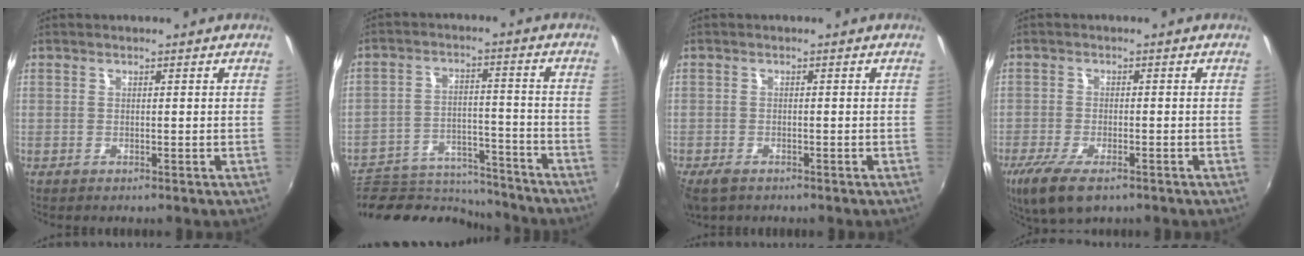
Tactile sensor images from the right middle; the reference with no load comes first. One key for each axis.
{"total": 14.7, "fx": -13.7, "fy": 4.6, "fz": 2.6, "tx": -0.061, "ty": 0.020, "tz": -0.203}
{"total": 3.9, "fx": -2.8, "fy": 1.8, "fz": 2.0, "tx": -0.050, "ty": -0.016, "tz": -0.052}
{"total": 9.1, "fx": -5.7, "fy": 3.3, "fz": 6.3, "tx": -0.147, "ty": -0.036, "tz": -0.102}